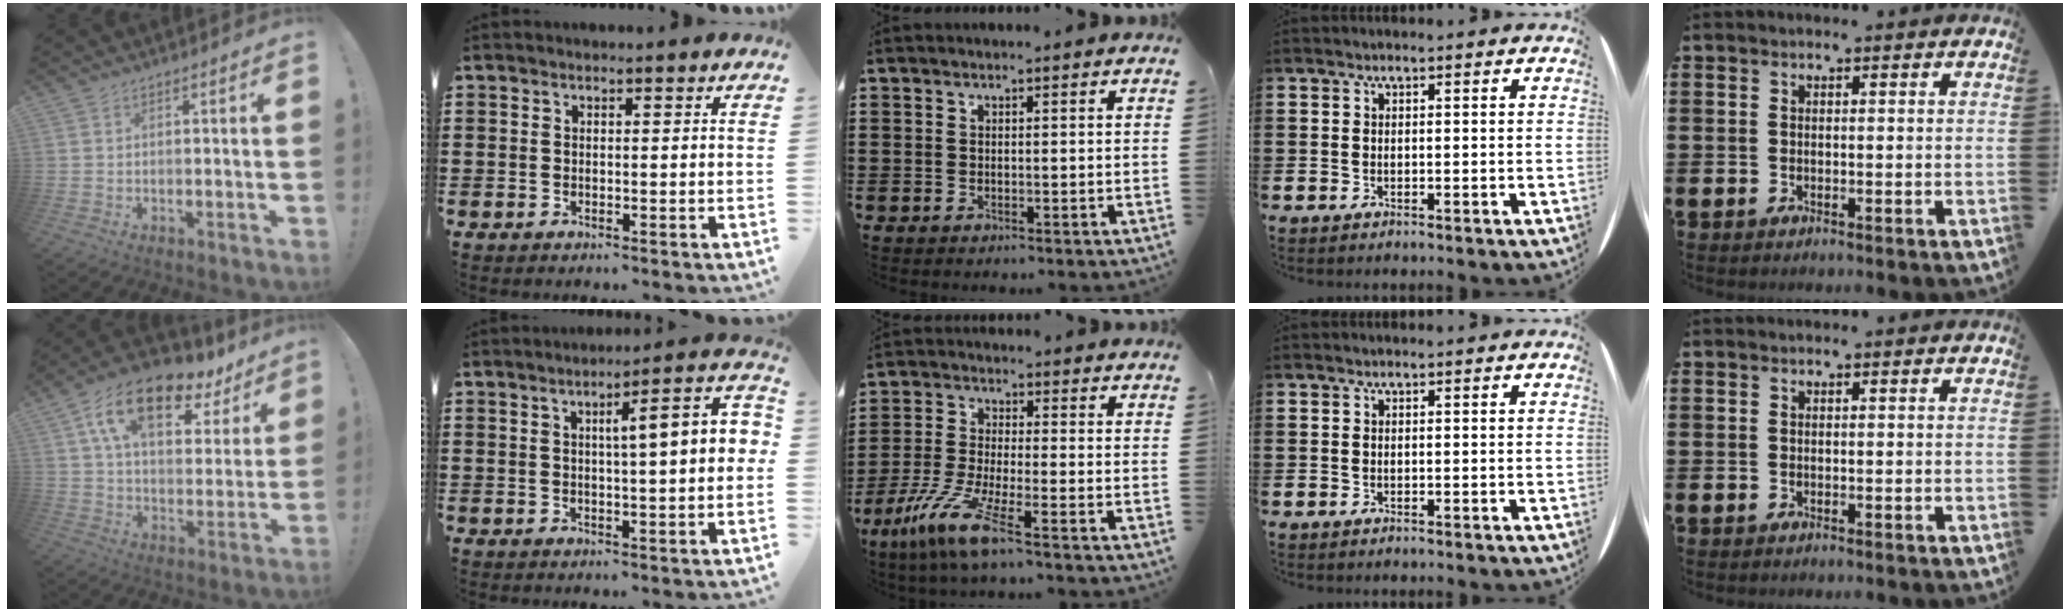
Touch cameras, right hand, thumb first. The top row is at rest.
{"thumb": {"total": 17.7, "force": [10.2, 8.7, 11.5], "torque": [-0.184, -0.053, 0.176]}, "index": {"total": 6.3, "force": [0.8, 0.6, 6.2], "torque": [-0.100, -0.006, 0.003]}, "middle": {"total": 8.3, "force": [-5.2, 0.6, 6.4], "torque": [-0.151, -0.023, -0.104]}}